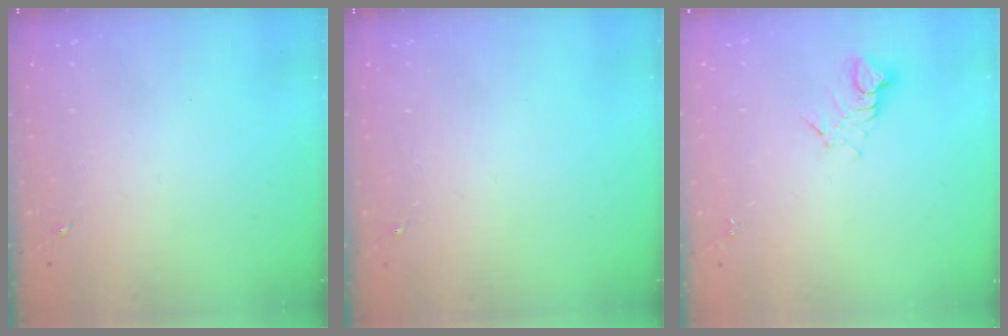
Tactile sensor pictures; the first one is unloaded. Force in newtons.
{"total": 0.0}
{"total": 3.7, "press": 3.7, "slide": 0.2}